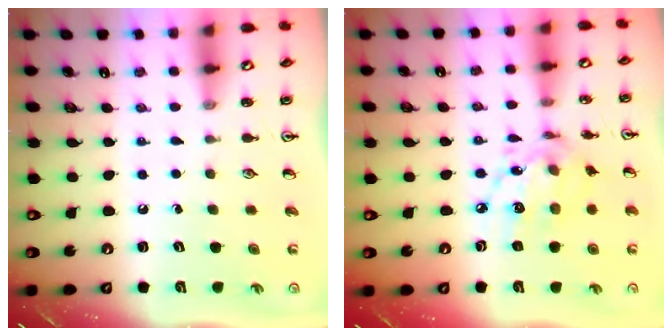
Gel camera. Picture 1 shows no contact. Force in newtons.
{"total": 12.7, "press": 12.6, "slide": 0.9}